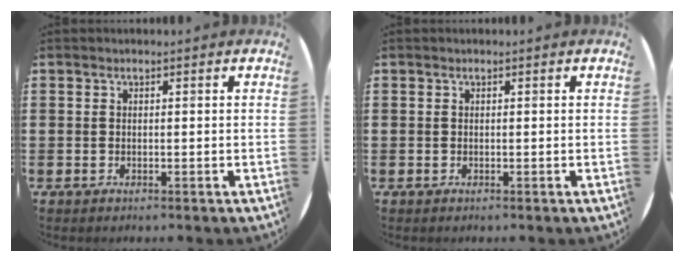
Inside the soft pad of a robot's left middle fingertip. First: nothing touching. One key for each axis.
{"total": 0.0}